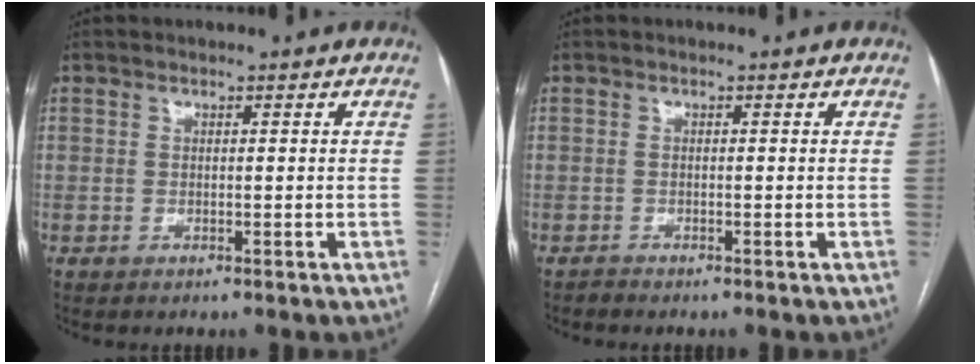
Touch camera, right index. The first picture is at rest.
{"total": 0.6, "force": [-0.6, -0.1, -0.2], "torque": [0.002, -0.002, -0.012]}